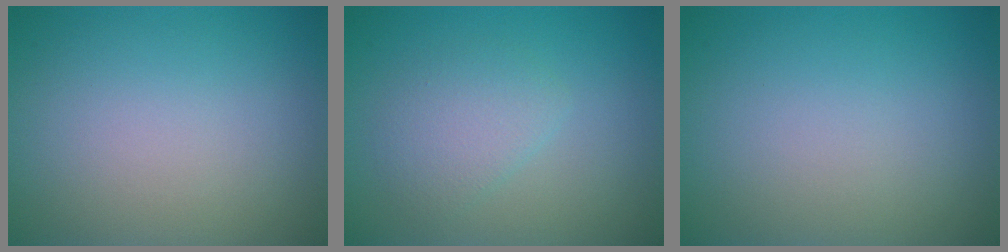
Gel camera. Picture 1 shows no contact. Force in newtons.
{"total": 2.4, "press": 2.4, "slide": 0.1}
{"total": 0.0}